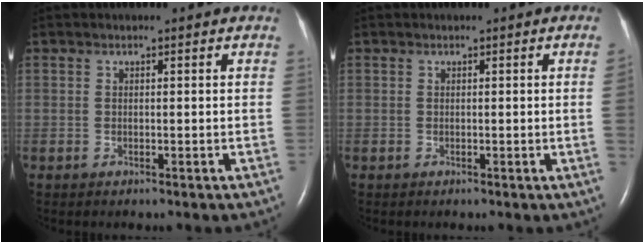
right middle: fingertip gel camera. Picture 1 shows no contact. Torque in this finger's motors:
{"motor_torque": [0.36, -0.36, -0.37, -0.07]}